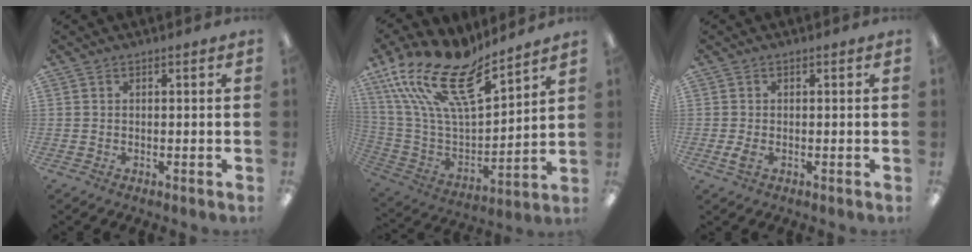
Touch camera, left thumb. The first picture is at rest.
{"total": 21.5, "force": [14.6, 8.1, 13.6], "torque": [-0.267, -0.101, 0.259]}
{"total": 2.2, "force": [-0.5, 1.1, 1.9], "torque": [-0.036, -0.006, -0.013]}